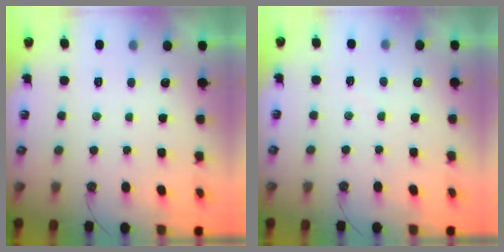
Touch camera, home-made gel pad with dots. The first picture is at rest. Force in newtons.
{"total": 2.7, "press": 2.6, "slide": 0.4}